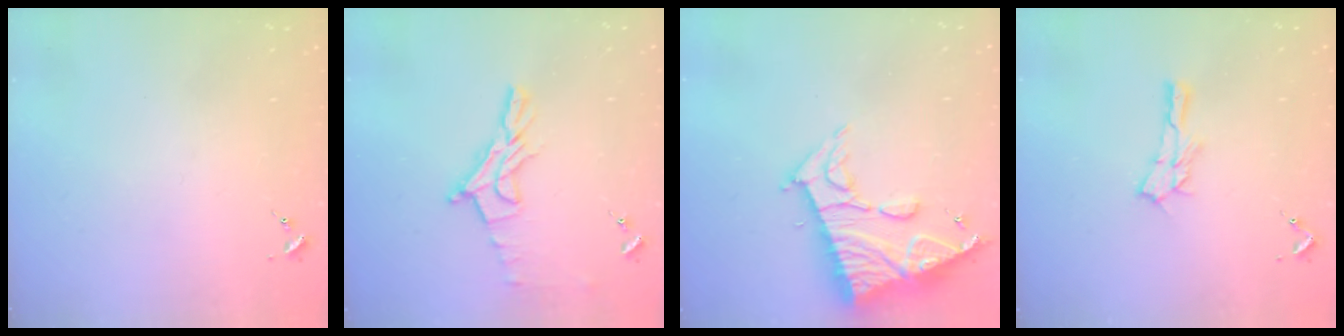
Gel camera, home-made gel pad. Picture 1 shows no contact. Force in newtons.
{"total": 13.3, "press": 13.3, "slide": 1.0}
{"total": 16.0, "press": 15.9, "slide": 1.6}
{"total": 8.4, "press": 8.4, "slide": 0.3}